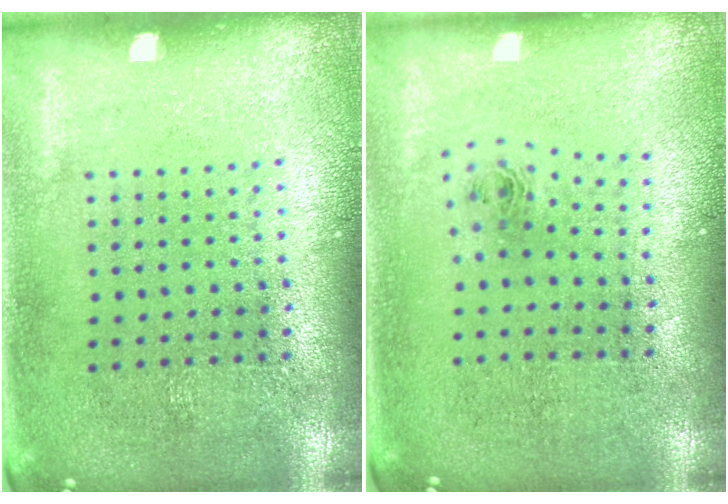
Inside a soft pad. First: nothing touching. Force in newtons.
{"total": 0.9, "press": 0.4, "slide": 0.8}